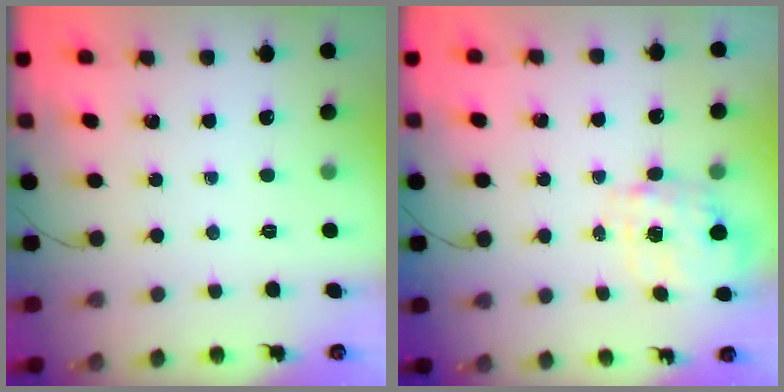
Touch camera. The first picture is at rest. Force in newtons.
{"total": 3.7, "press": 3.7, "slide": 0.8}